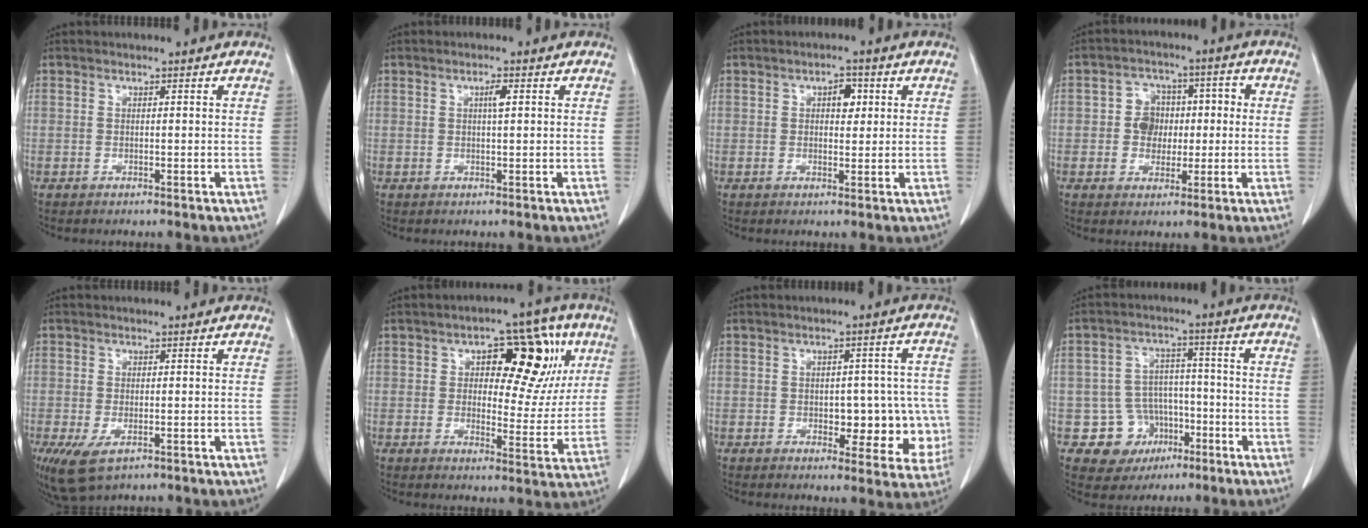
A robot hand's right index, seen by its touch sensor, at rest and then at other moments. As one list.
[{"total": 2.0, "force": [0.7, 0.3, 1.8], "torque": [-0.034, 0.000, 0.012]}, {"total": 3.4, "force": [1.2, 1.9, 2.6], "torque": [-0.040, 0.006, 0.018]}, {"total": 6.5, "force": [-0.1, 5.7, 3.1], "torque": [-0.047, 0.032, 0.003]}, {"total": 6.6, "force": [-2.7, 3.4, 4.9], "torque": [-0.097, -0.019, -0.038]}, {"total": 15.2, "force": [5.5, 7.3, 12.2], "torque": [-0.145, 0.029, 0.077]}, {"total": 9.3, "force": [-1.1, 5.5, 7.4], "torque": [-0.069, 0.021, -0.001]}, {"total": 8.6, "force": [-3.2, 7.9, 1.4], "torque": [-0.015, 0.022, -0.037]}]